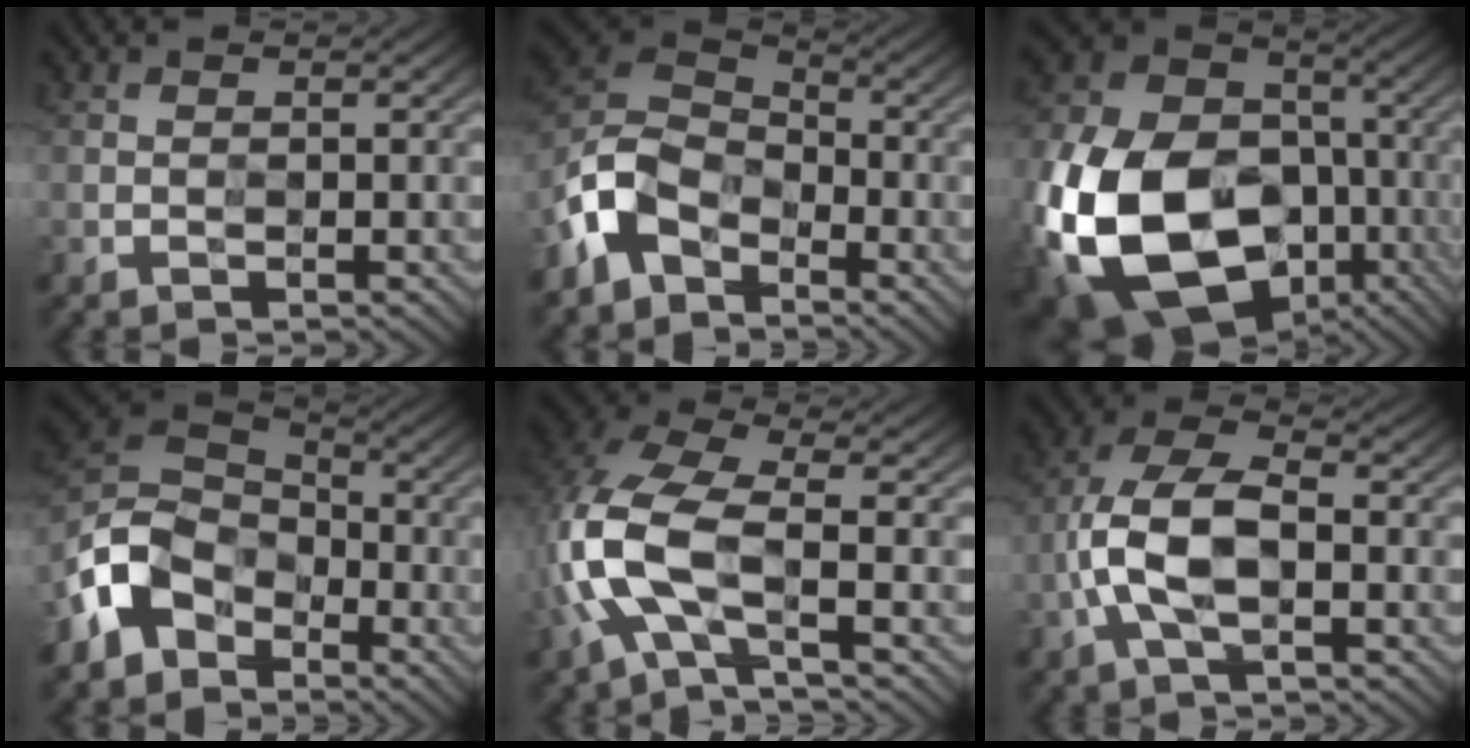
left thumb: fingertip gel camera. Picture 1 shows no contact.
{"total": 8.9, "force": [-5.5, 5.9, 3.9], "torque": [-0.083, 0.000, -0.131]}
{"total": 19.5, "force": [-7.0, 14.1, 11.5], "torque": [-0.287, -0.042, -0.124]}
{"total": 8.8, "force": [-4.9, 6.5, 3.2], "torque": [-0.069, 0.003, -0.119]}
{"total": 10.3, "force": [-2.6, 5.1, 8.6], "torque": [-0.225, 0.005, -0.060]}
{"total": 9.1, "force": [-2.1, 4.7, 7.5], "torque": [-0.158, 0.008, -0.043]}